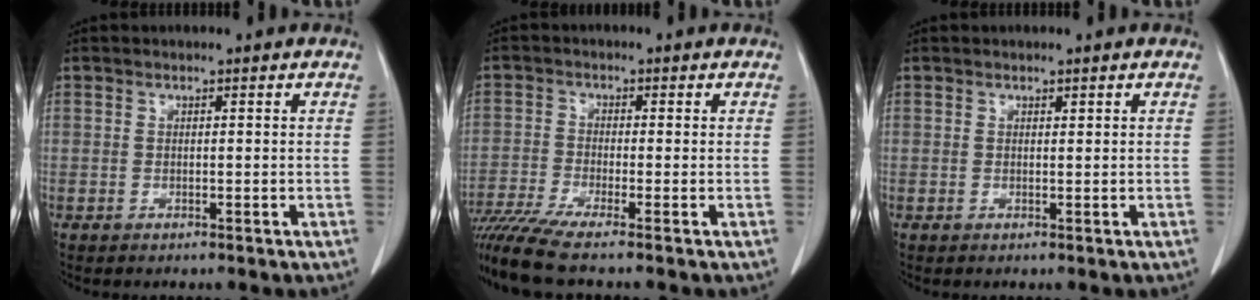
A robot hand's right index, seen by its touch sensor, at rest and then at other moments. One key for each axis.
{"total": 8.0, "fx": -6.7, "fy": -1.0, "fz": 4.3, "tx": -0.079, "ty": -0.020, "tz": -0.119}
{"total": 0.0}